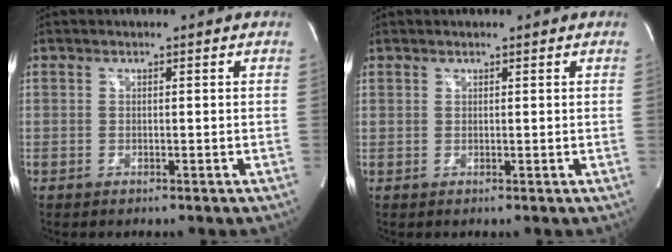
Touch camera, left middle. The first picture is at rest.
{"total": 0.0}